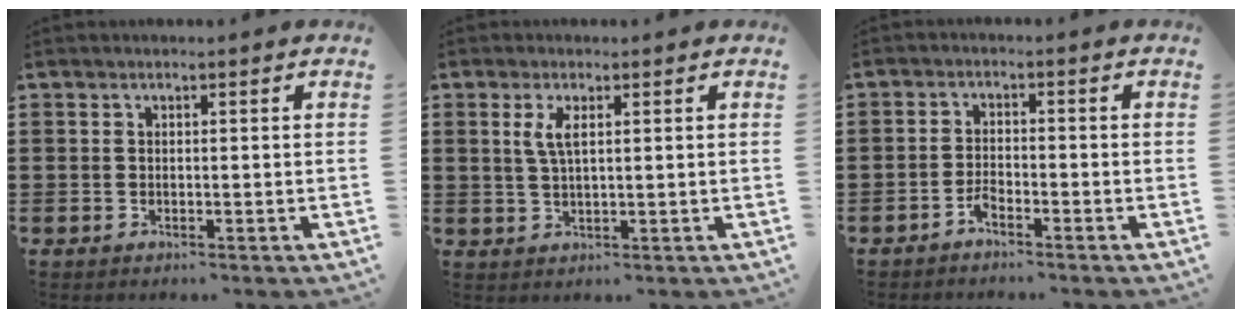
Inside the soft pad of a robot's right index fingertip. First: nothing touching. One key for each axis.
{"total": 3.2, "fx": 1.1, "fy": 1.0, "fz": 2.9, "tx": -0.060, "ty": 0.005, "tz": 0.017}
{"total": 2.2, "fx": -1.9, "fy": 0.2, "fz": 1.0, "tx": -0.021, "ty": 0.003, "tz": -0.038}